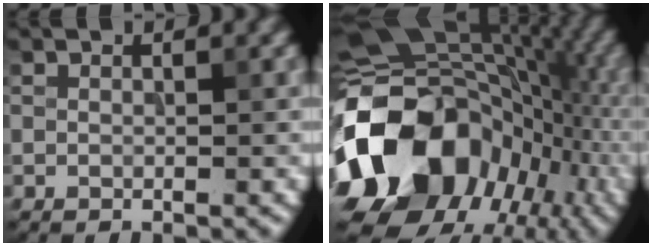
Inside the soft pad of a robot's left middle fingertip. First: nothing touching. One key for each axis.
{"total": 18.8, "fx": -5.4, "fy": 14.0, "fz": 11.3, "tx": -0.228, "ty": -0.002, "tz": -0.098}